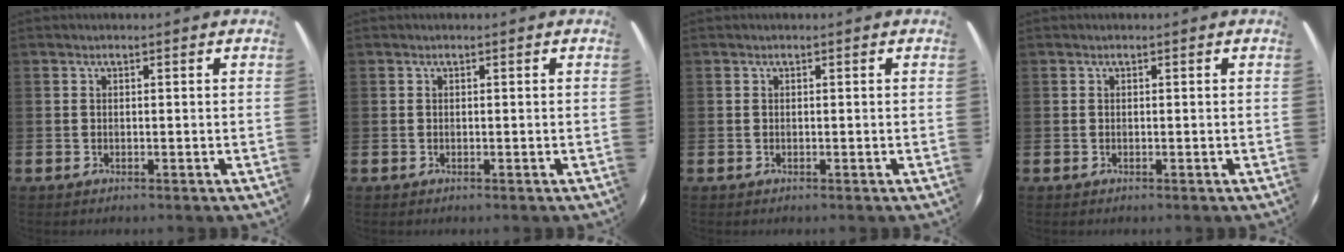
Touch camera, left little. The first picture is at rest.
{"total": 0.0}
{"total": 0.0}
{"total": 0.0}